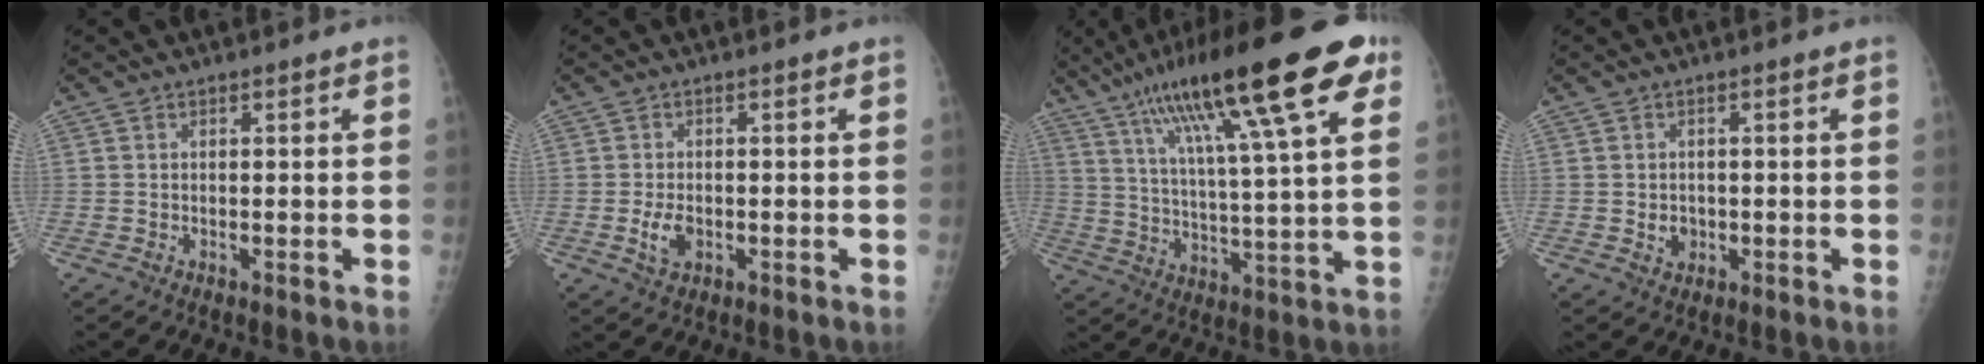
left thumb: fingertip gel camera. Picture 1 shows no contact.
{"total": 3.8, "force": [-1.0, 2.3, 2.8], "torque": [-0.051, 0.000, -0.015]}
{"total": 24.8, "force": [13.3, 4.4, 20.5], "torque": [-0.331, -0.007, 0.215]}
{"total": 2.7, "force": [-0.5, 2.3, 1.3], "torque": [-0.008, 0.003, -0.002]}